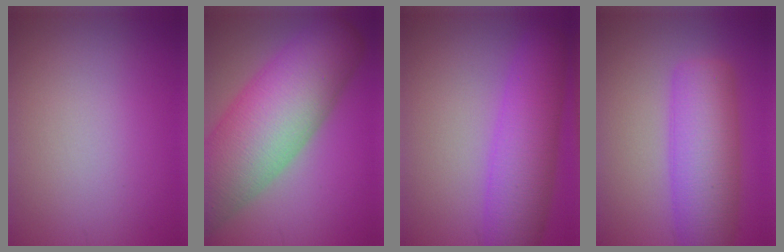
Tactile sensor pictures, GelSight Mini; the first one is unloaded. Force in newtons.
{"total": 13.3, "press": 13.3, "slide": 0.6}
{"total": 7.4, "press": 7.4, "slide": 0.2}
{"total": 8.1, "press": 8.1, "slide": 0.2}